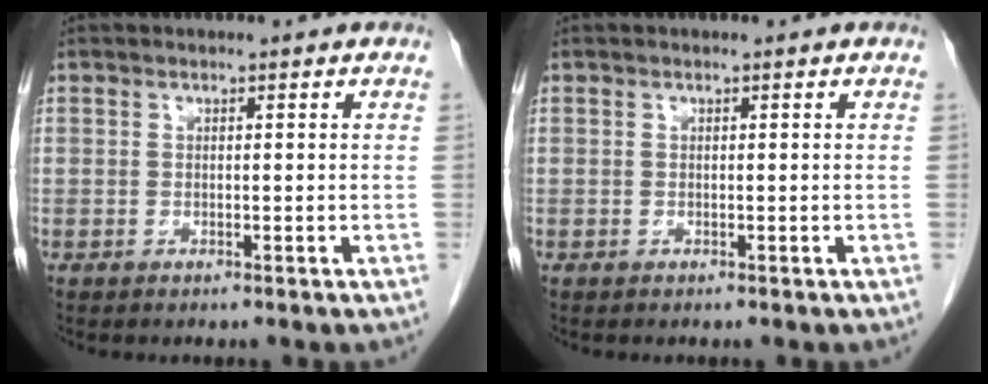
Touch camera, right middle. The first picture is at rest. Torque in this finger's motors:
{"motor_torque": [0.01, 0.00, 0.00, -0.01]}